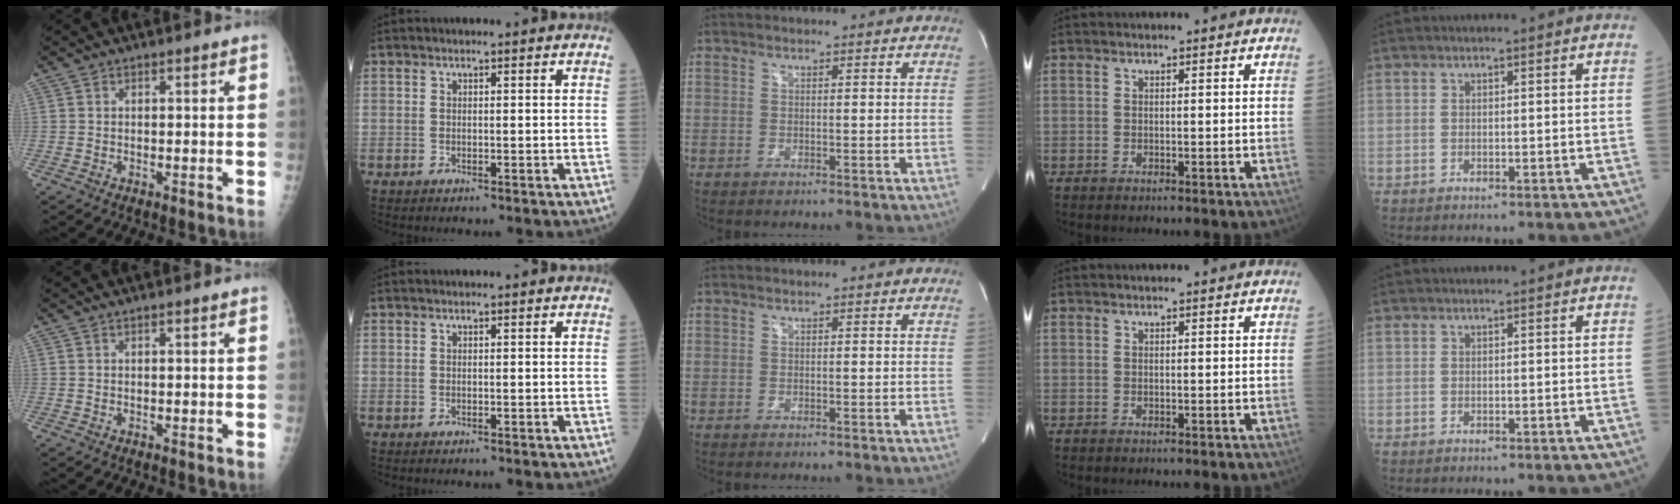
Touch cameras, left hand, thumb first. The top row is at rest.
{}